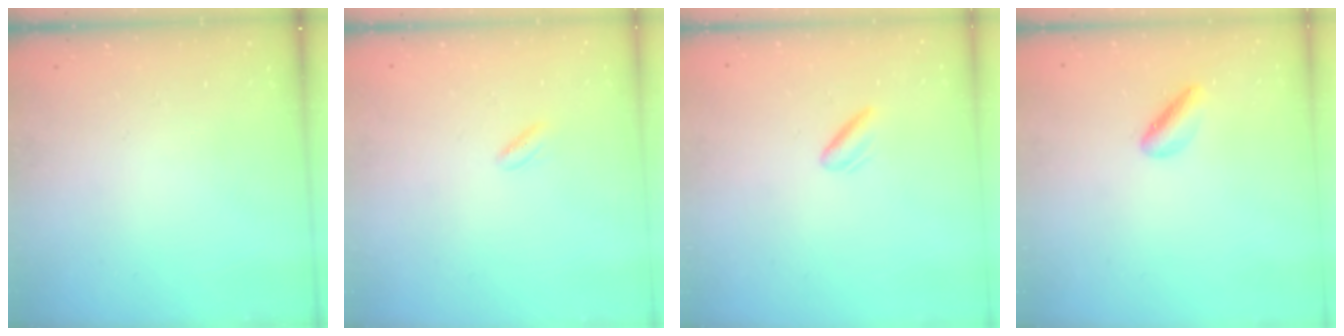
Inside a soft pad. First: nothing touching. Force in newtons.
{"total": 2.0, "press": 1.9, "slide": 0.8}
{"total": 3.0, "press": 2.7, "slide": 1.3}
{"total": 3.2, "press": 3.1, "slide": 0.8}